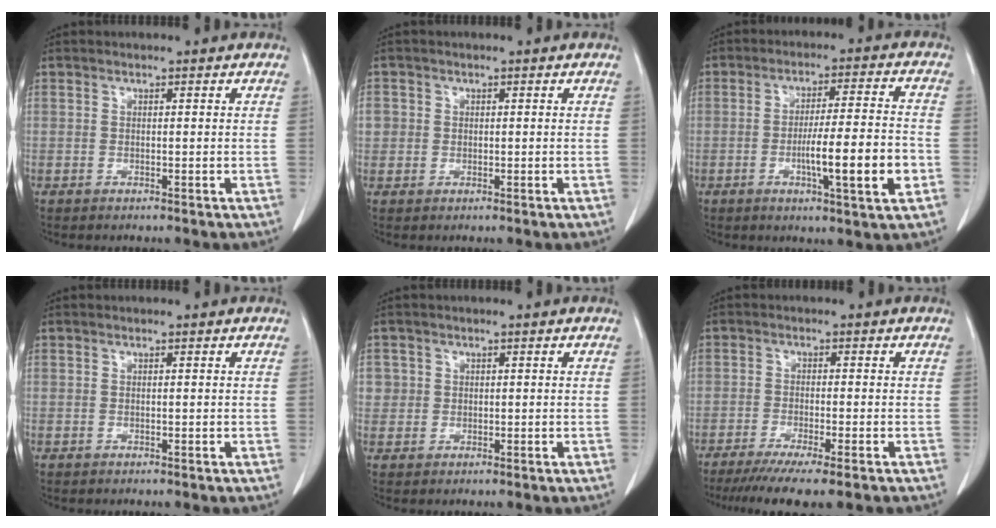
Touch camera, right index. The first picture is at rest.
{"total": 2.3, "force": [0.2, 2.2, 0.5], "torque": [-0.004, 0.005, 0.004]}
{"total": 10.9, "force": [-3.2, 0.3, 10.4], "torque": [-0.167, -0.004, -0.051]}
{"total": 0.0}
{"total": 2.3, "force": [0.5, 2.2, 0.0], "torque": [0.018, 0.002, 0.005]}
{"total": 9.6, "force": [-7.3, 0.3, 6.1], "torque": [-0.084, -0.022, -0.111]}